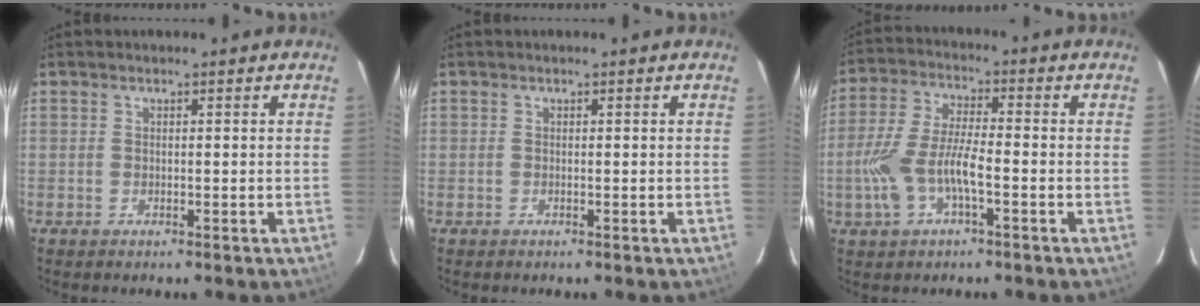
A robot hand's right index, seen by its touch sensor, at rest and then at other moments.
{"total": 0.0}
{"total": 10.3, "force": [-3.3, 3.6, 9.0], "torque": [-0.196, 0.002, -0.062]}